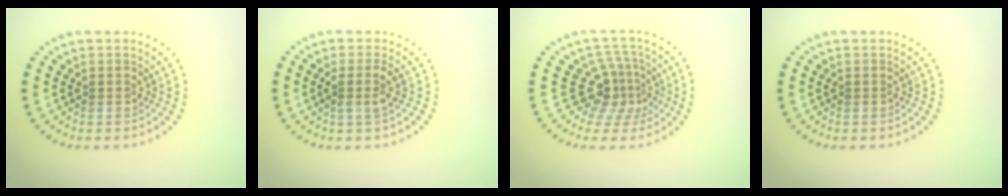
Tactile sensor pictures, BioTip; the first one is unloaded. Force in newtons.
{"total": 1.7, "press": 1.3, "slide": 1.0}
{"total": 3.8, "press": 2.6, "slide": 2.9}
{"total": 0.0}